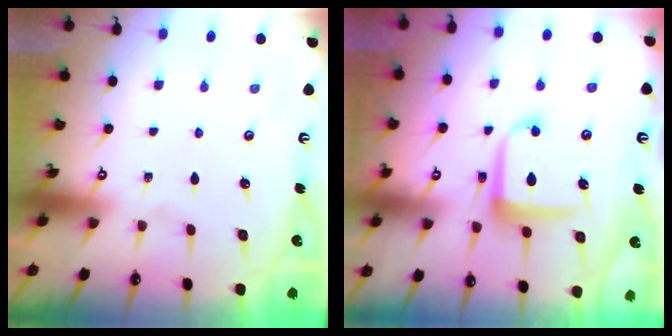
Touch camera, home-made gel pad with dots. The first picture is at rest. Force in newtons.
{"total": 9.3, "press": 9.2, "slide": 0.5}